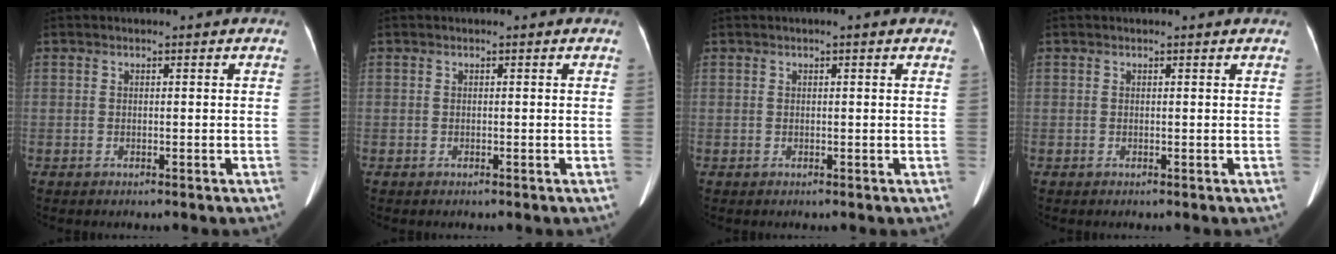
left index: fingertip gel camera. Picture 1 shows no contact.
{"total": 0.0}
{"total": 0.8, "force": [0.4, 0.0, 0.7], "torque": [-0.015, 0.007, 0.006]}
{"total": 0.8, "force": [0.8, 0.1, 0.2], "torque": [-0.009, 0.002, 0.005]}